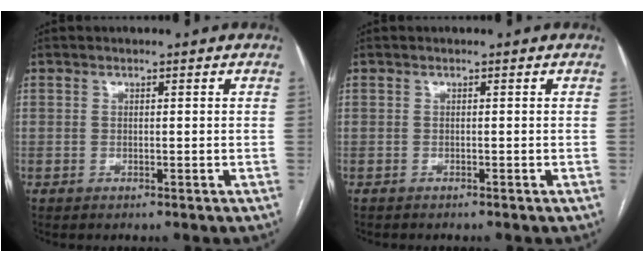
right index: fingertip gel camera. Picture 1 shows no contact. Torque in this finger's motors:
{"motor_torque": [-2.14, 0.00, -0.64, -0.21]}